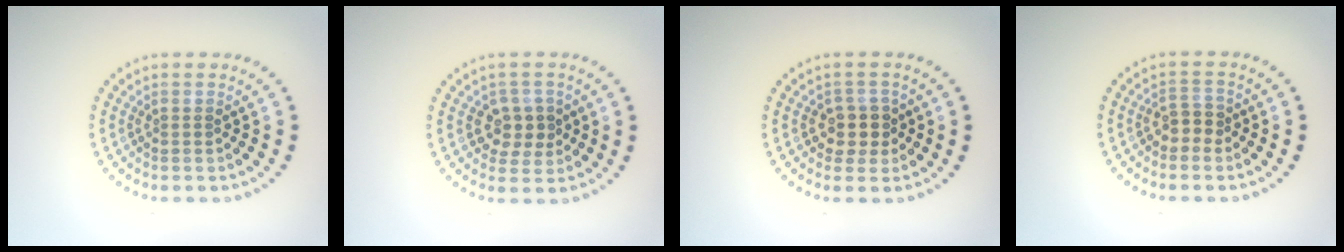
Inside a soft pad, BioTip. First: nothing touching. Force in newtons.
{"total": 2.9, "press": 2.8, "slide": 0.8}
{"total": 2.6, "press": 2.3, "slide": 1.2}
{"total": 1.9, "press": 1.7, "slide": 0.9}